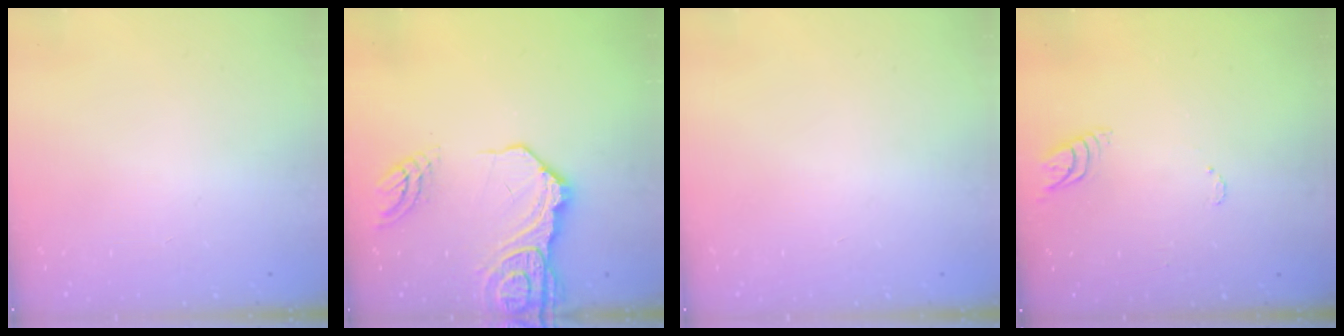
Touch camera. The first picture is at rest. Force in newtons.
{"total": 15.9, "press": 15.7, "slide": 1.8}
{"total": 0.0}
{"total": 5.1, "press": 5.0, "slide": 0.5}